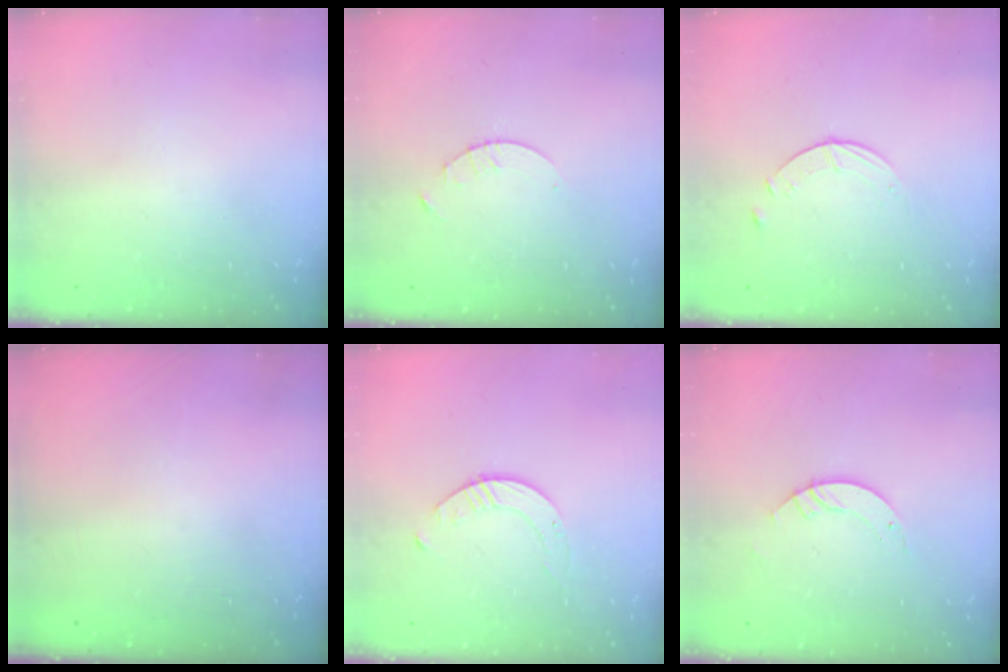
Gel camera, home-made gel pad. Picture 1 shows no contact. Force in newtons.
{"total": 1.3, "press": 1.3, "slide": 0.2}
{"total": 2.6, "press": 2.5, "slide": 0.3}
{"total": 0.0}
{"total": 2.8, "press": 2.8, "slide": 0.3}
{"total": 3.5, "press": 3.5, "slide": 0.2}